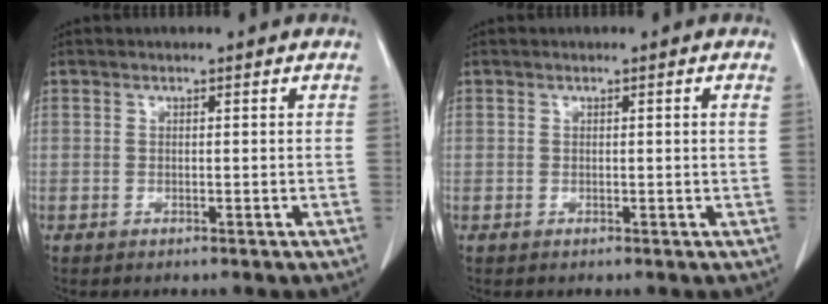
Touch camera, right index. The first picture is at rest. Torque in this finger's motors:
{"motor_torque": [-0.13, 0.02, -0.04, -0.01]}